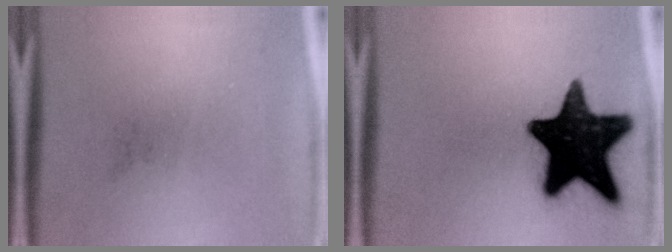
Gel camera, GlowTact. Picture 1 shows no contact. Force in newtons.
{"total": 19.2}